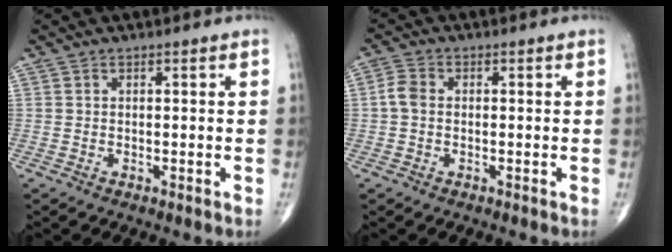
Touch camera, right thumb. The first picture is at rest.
{"total": 3.0, "force": [-0.1, 2.2, 2.0], "torque": [-0.042, 0.009, -0.009]}